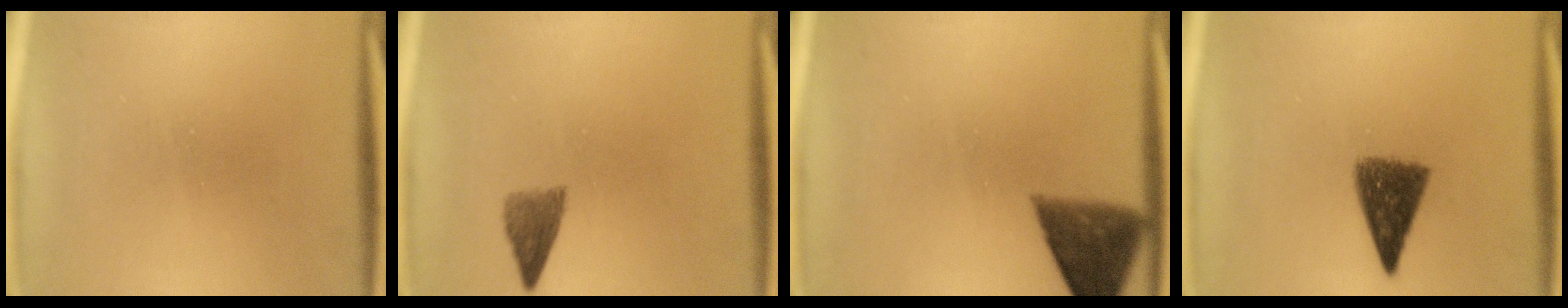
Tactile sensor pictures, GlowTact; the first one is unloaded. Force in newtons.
{"total": 3.0}
{"total": 5.4}
{"total": 7.4}